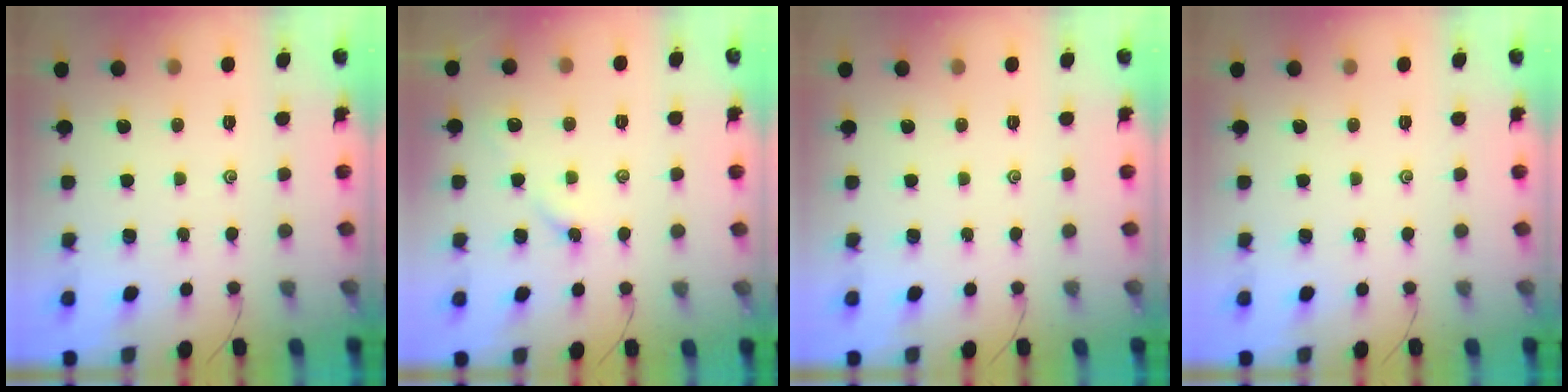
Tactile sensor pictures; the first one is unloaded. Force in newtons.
{"total": 2.2, "press": 2.1, "slide": 0.6}
{"total": 0.0}
{"total": 0.0}